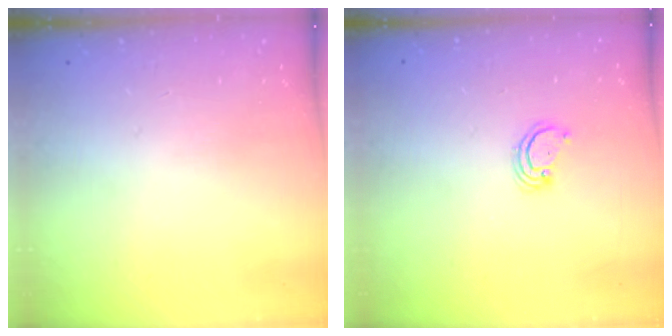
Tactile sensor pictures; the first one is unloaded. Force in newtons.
{"total": 2.6, "press": 2.6, "slide": 0.2}